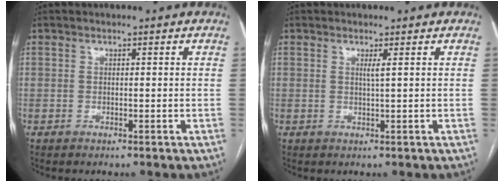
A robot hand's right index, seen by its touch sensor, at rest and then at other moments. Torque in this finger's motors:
{"motor_torque": [0.12, 0.00, 0.04, 0.03]}